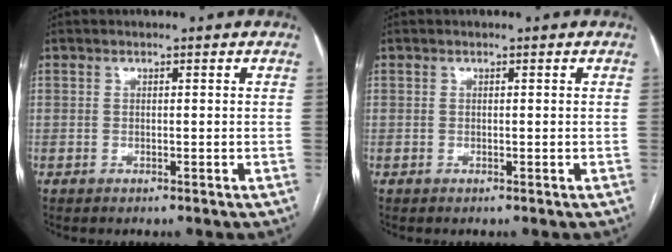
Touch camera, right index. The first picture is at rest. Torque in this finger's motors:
{"motor_torque": [0.00, 0.00, 0.00, 0.00]}